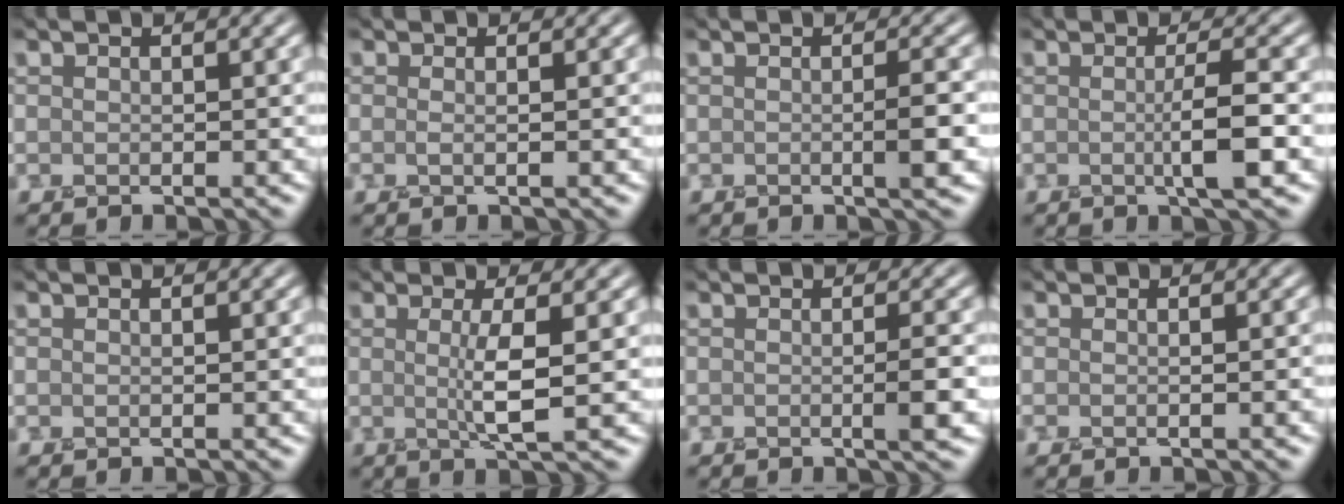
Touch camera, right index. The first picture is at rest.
{"total": 1.0, "force": [-0.1, 0.3, 0.9], "torque": [-0.012, -0.004, -0.010]}
{"total": 2.1, "force": [-0.4, 0.2, 2.1], "torque": [-0.034, -0.007, -0.005]}
{"total": 3.1, "force": [-0.4, 0.3, 3.0], "torque": [-0.053, -0.008, -0.008]}
{"total": 0.0}
{"total": 3.2, "force": [0.1, 0.4, 3.2], "torque": [-0.058, -0.008, 0.001]}
{"total": 1.9, "force": [-0.4, 0.1, 1.8], "torque": [-0.029, -0.007, -0.006]}
{"total": 1.3, "force": [-0.2, 0.4, 1.2], "torque": [-0.006, -0.002, -0.008]}